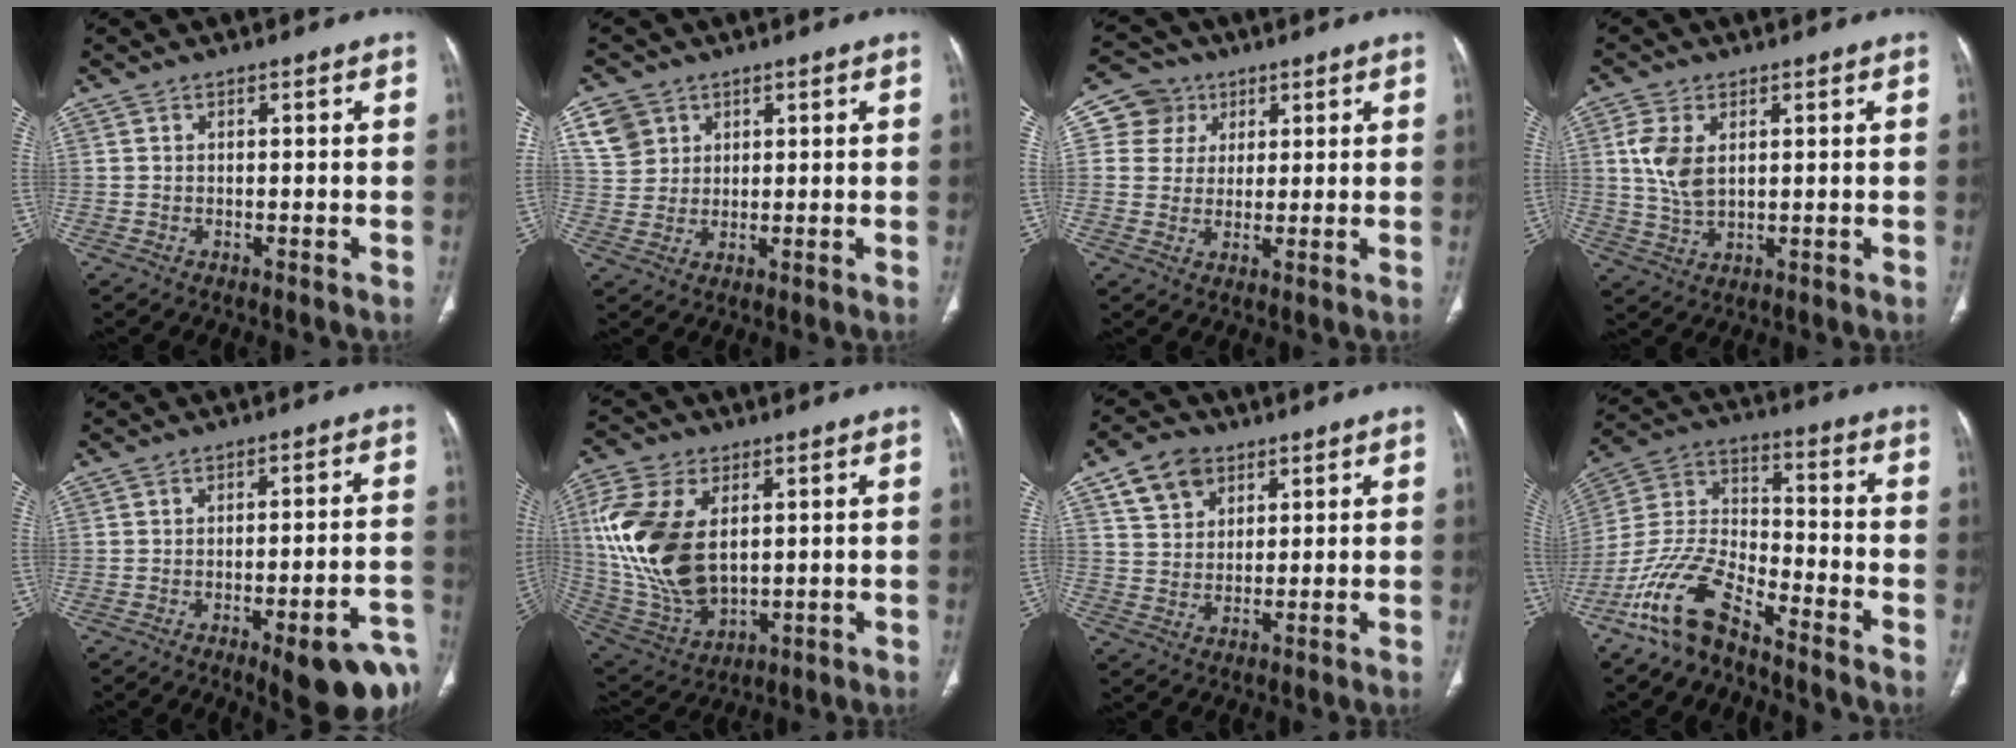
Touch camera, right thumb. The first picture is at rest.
{"total": 6.2, "force": [3.0, 5.2, 1.6], "torque": [-0.009, -0.006, 0.063]}
{"total": 6.8, "force": [2.5, 6.3, 0.8], "torque": [0.021, -0.003, 0.040]}
{"total": 7.1, "force": [1.8, 4.1, 5.5], "torque": [-0.111, -0.003, 0.041]}
{"total": 13.7, "force": [-7.2, 3.2, 11.2], "torque": [-0.080, 0.040, -0.083]}
{"total": 20.0, "force": [3.3, 12.2, 15.5], "torque": [-0.317, -0.015, 0.076]}
{"total": 7.9, "force": [4.3, 5.7, 3.5], "torque": [-0.040, -0.013, 0.081]}
{"total": 12.8, "force": [-9.6, 4.5, 7.2], "torque": [-0.147, 0.069, -0.195]}